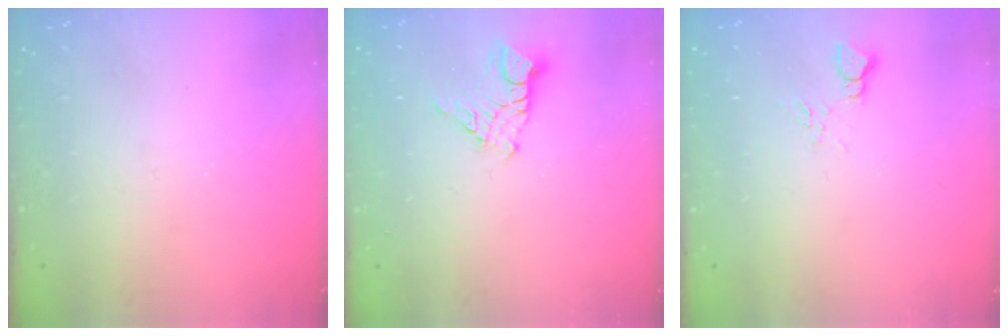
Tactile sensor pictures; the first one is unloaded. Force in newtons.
{"total": 7.8, "press": 7.8, "slide": 0.8}
{"total": 4.7, "press": 4.6, "slide": 0.7}